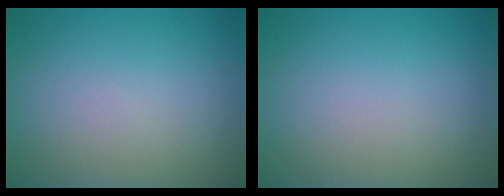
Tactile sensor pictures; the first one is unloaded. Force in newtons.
{"total": 0.0}